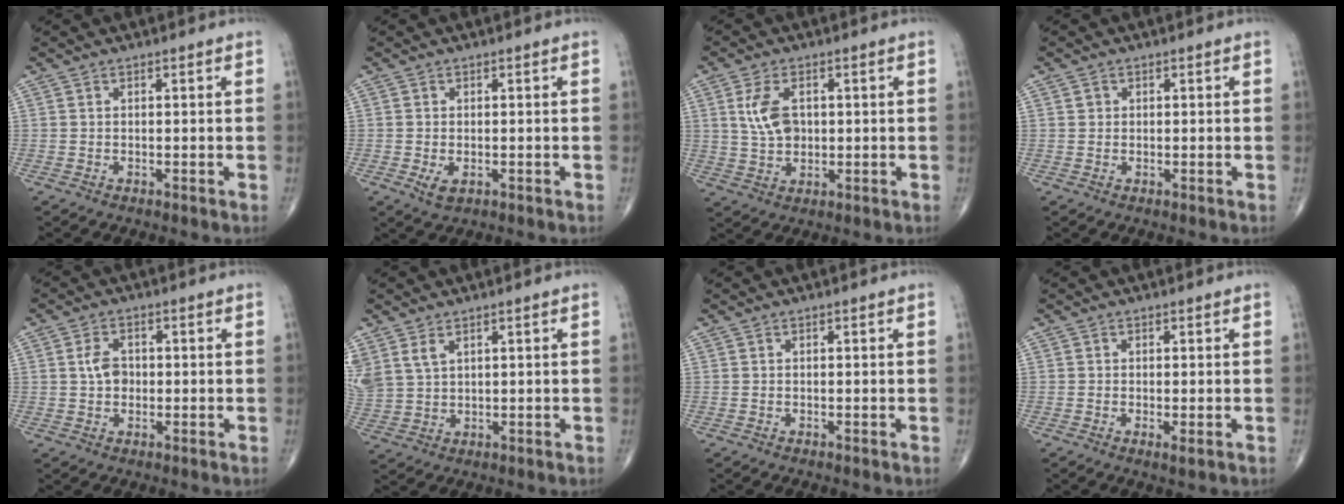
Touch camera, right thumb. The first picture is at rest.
{"total": 2.6, "force": [-0.8, 1.4, 2.0], "torque": [-0.034, -0.005, -0.009]}
{"total": 6.7, "force": [1.5, 4.2, 5.1], "torque": [-0.093, -0.001, 0.031]}
{"total": 1.0, "force": [0.3, 0.9, 0.2], "torque": [0.001, 0.001, 0.004]}
{"total": 4.0, "force": [0.2, 2.9, 2.7], "torque": [-0.044, 0.007, 0.000]}
{"total": 7.0, "force": [3.6, 4.2, 4.2], "torque": [-0.099, -0.004, 0.086]}
{"total": 0.0}
{"total": 1.3, "force": [-0.4, 0.2, 1.3], "torque": [-0.025, -0.006, -0.008]}